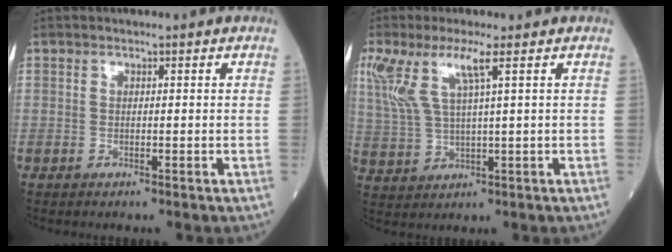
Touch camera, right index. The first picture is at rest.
{"total": 7.9, "force": [3.8, 0.7, 6.9], "torque": [-0.165, 0.012, 0.085]}